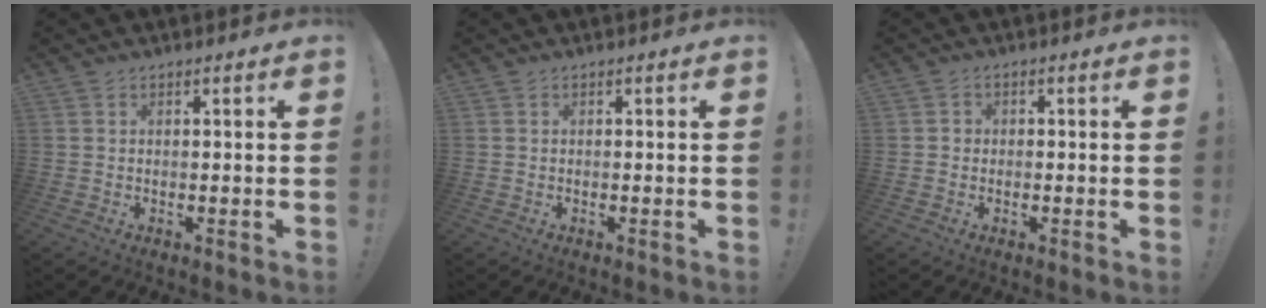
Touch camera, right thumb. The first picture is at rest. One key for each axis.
{"total": 0.0}
{"total": 1.7, "fx": -1.0, "fy": 1.3, "fz": 0.6, "tx": -0.017, "ty": 0.011, "tz": -0.017}